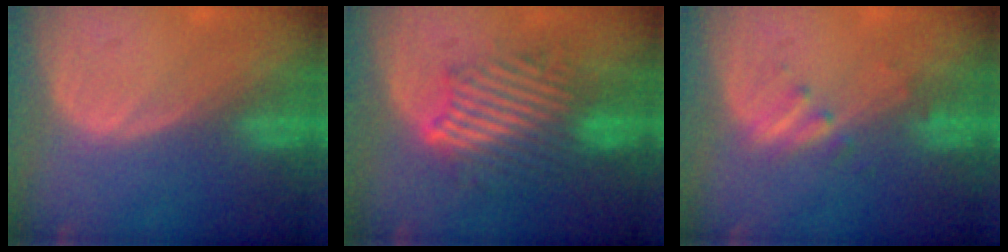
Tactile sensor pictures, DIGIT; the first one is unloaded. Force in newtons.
{"total": 9.0, "press": 8.9, "slide": 1.2}
{"total": 2.3, "press": 2.3, "slide": 0.3}